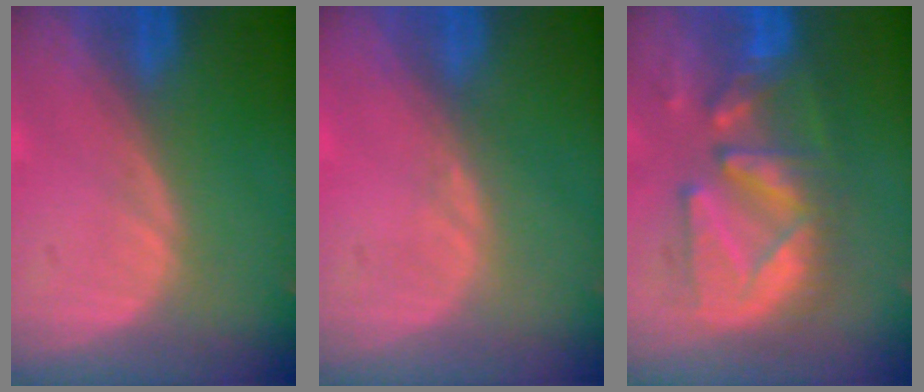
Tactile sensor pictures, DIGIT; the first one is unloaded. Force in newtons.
{"total": 0.5, "press": 0.5, "slide": 0.2}
{"total": 10.4, "press": 10.2, "slide": 2.3}